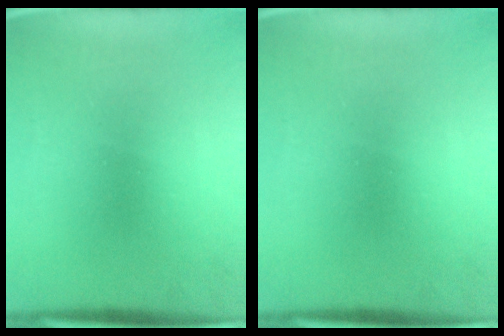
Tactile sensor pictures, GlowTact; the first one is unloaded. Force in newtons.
{"total": 0.0}